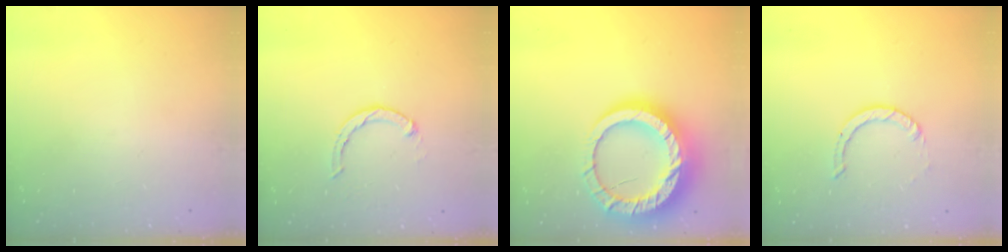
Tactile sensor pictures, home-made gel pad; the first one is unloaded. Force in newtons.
{"total": 2.4, "press": 2.4, "slide": 0.4}
{"total": 25.6, "press": 25.5, "slide": 2.2}
{"total": 2.0, "press": 2.0, "slide": 0.2}